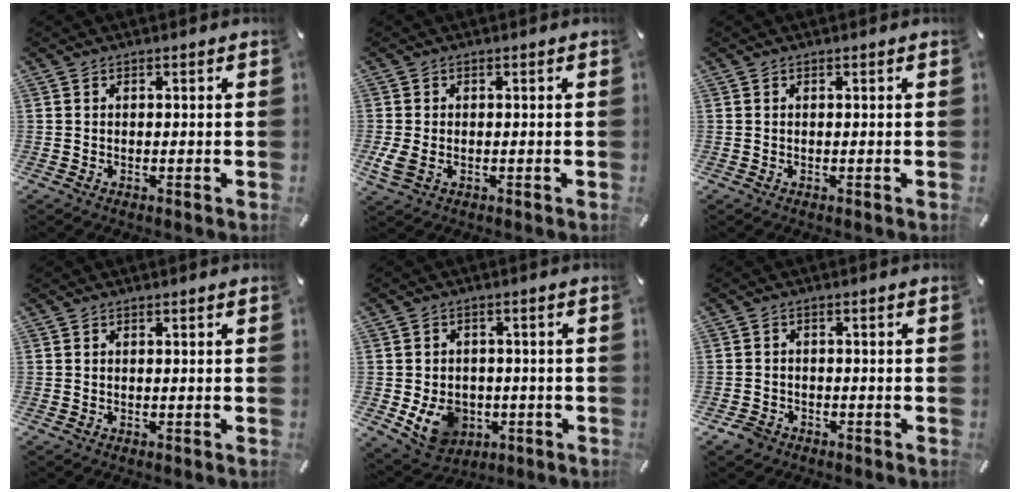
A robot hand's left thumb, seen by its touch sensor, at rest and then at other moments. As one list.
[{"total": 3.3, "force": [-0.5, 2.3, 2.3], "torque": [-0.056, -0.003, -0.009]}, {"total": 0.0}, {"total": 0.0}, {"total": 9.1, "force": [-2.4, 7.6, 4.4], "torque": [-0.083, 0.011, -0.041]}, {"total": 3.2, "force": [-2.3, 2.1, 0.8], "torque": [-0.018, 0.009, -0.045]}]